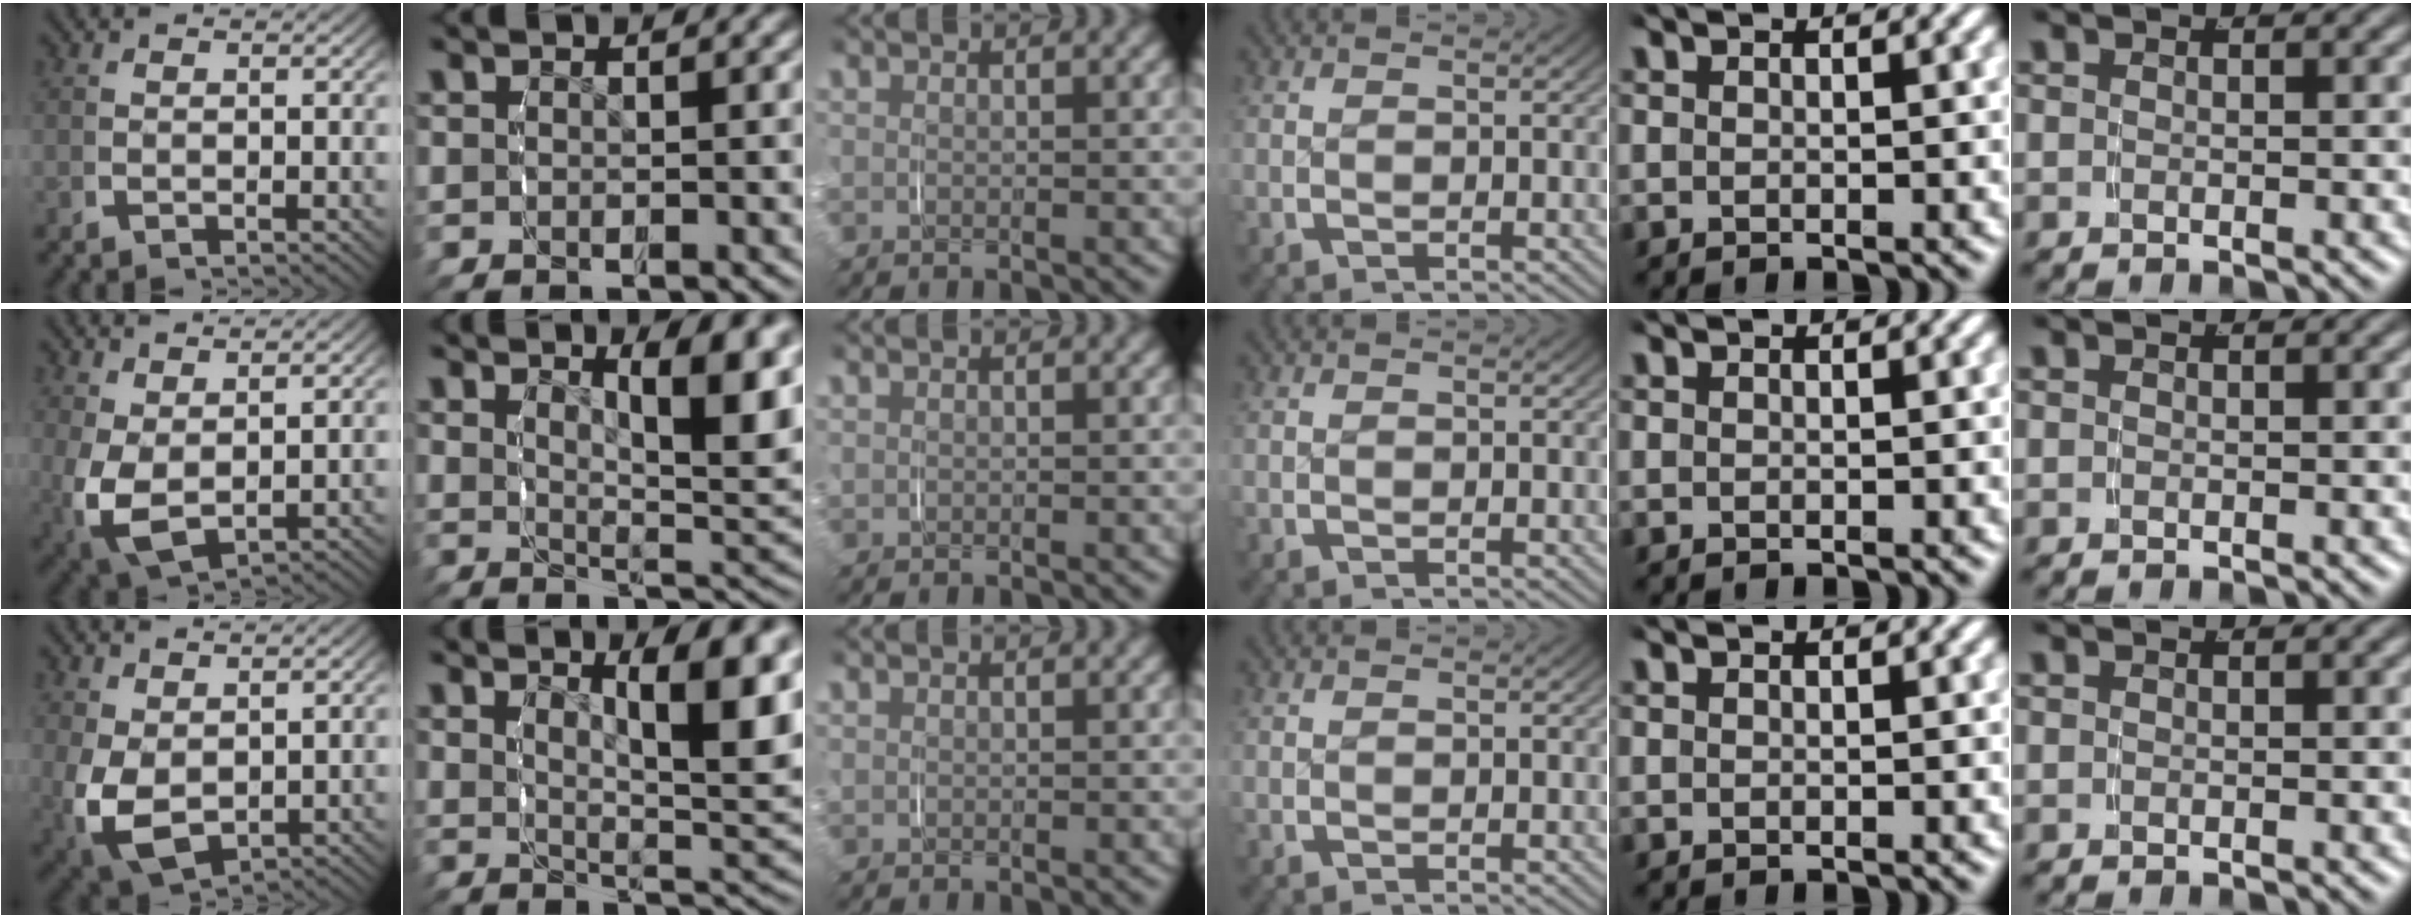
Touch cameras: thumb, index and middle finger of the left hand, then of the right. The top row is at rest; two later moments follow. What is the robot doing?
{"motion": "grasp_and_lifting", "object": "paper towel"}